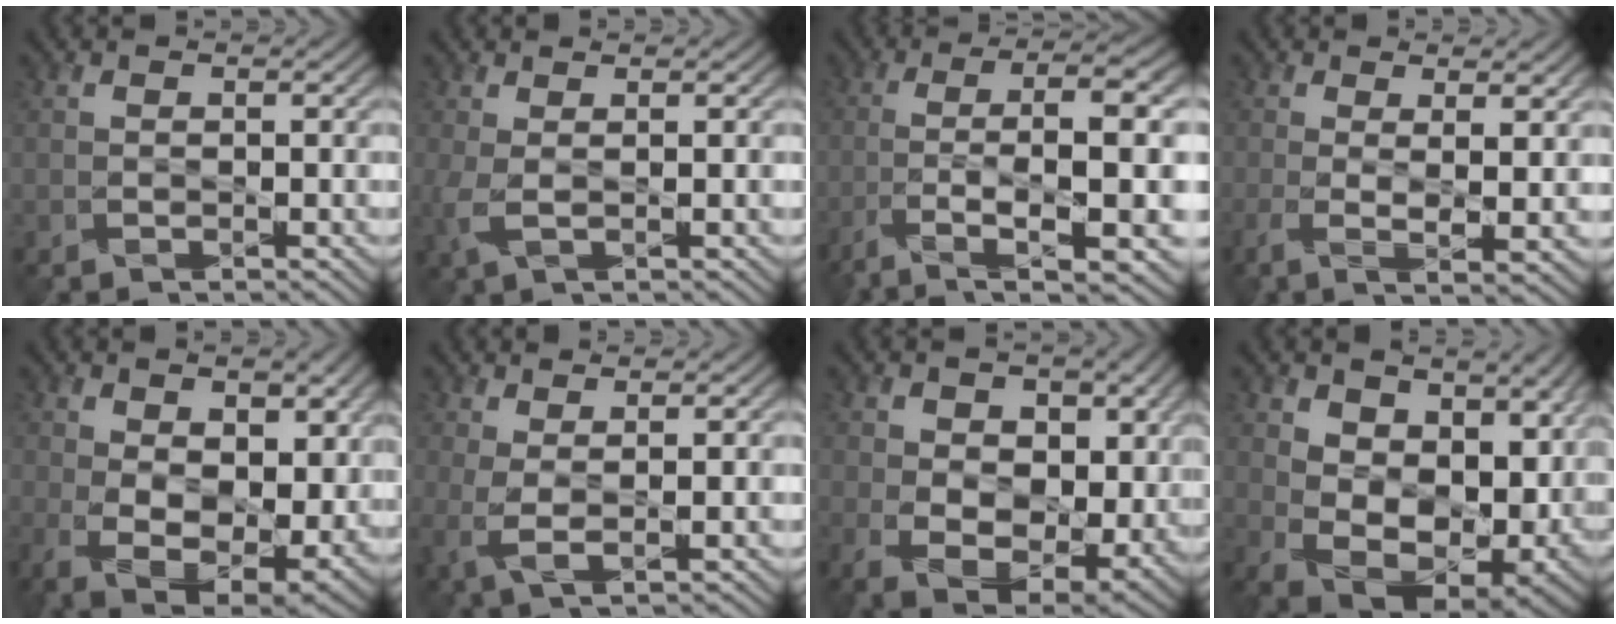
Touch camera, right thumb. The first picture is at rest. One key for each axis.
{"total": 2.2, "fx": 0.3, "fy": 0.7, "fz": 2.0, "tx": -0.061, "ty": 0.000, "tz": 0.002}
{"total": 11.3, "fx": -3.3, "fy": 2.5, "fz": 10.5, "tx": -0.180, "ty": 0.010, "tz": -0.055}
{"total": 5.5, "fx": 0.3, "fy": 1.4, "fz": 5.3, "tx": -0.103, "ty": -0.005, "tz": 0.006}
{"total": 12.1, "fx": 1.2, "fy": 7.5, "fz": 9.4, "tx": -0.182, "ty": -0.036, "tz": 0.038}
{"total": 2.9, "fx": 1.0, "fy": 0.7, "fz": 2.6, "tx": -0.065, "ty": -0.001, "tz": 0.015}
{"total": 10.9, "fx": 1.4, "fy": 7.7, "fz": 7.6, "tx": -0.141, "ty": -0.020, "tz": 0.027}
{"total": 14.0, "fx": 3.6, "fy": 8.9, "fz": 10.2, "tx": -0.191, "ty": -0.015, "tz": 0.078}